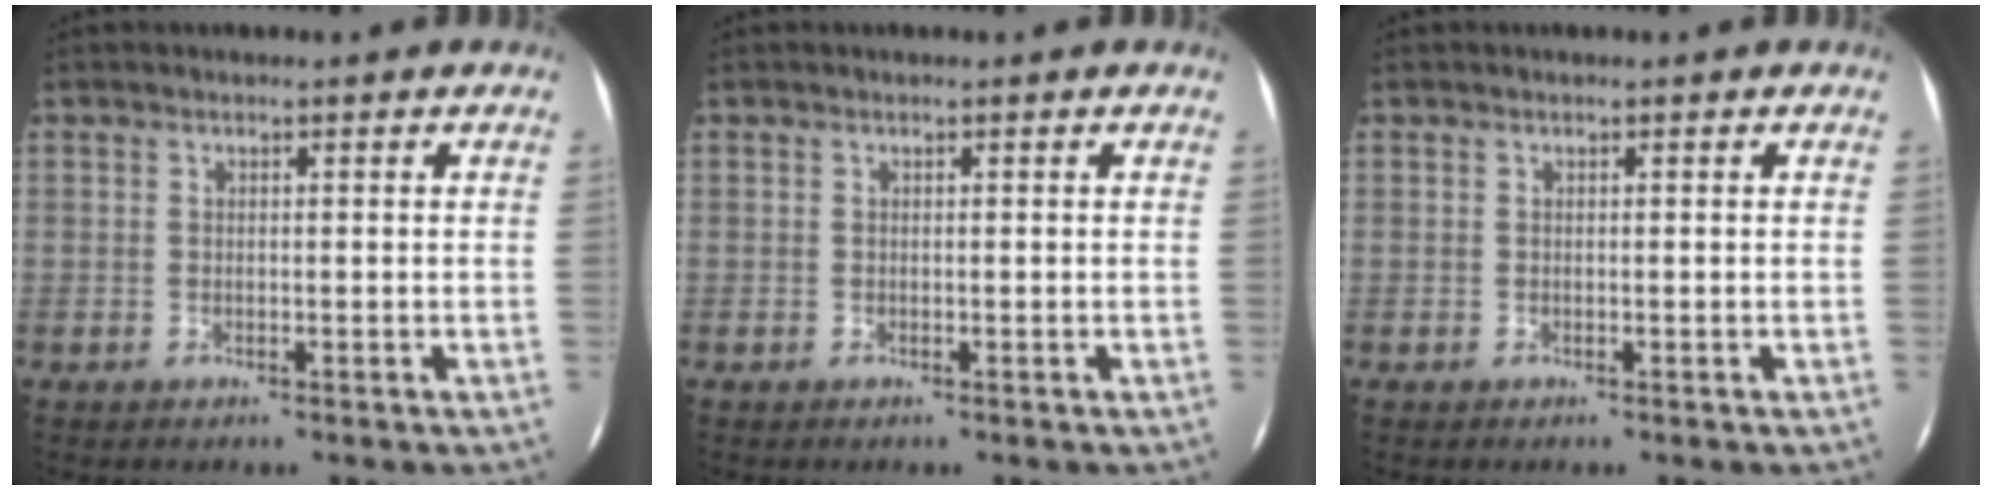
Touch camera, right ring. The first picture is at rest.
{"total": 0.0}
{"total": 0.0}